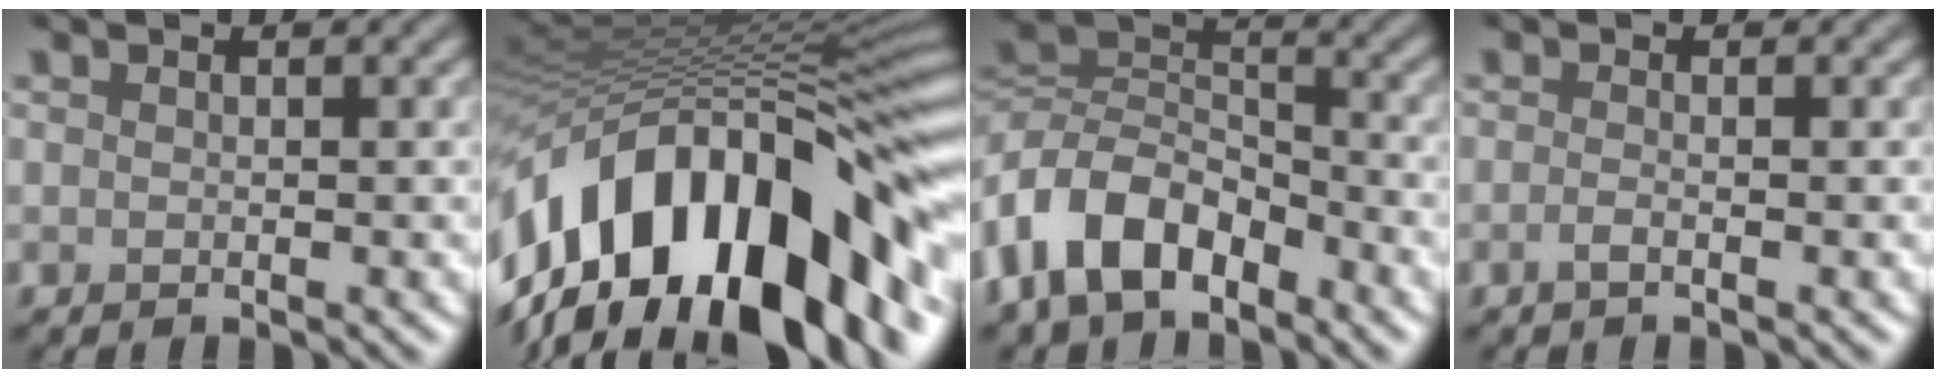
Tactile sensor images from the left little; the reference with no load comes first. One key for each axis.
{"total": 18.0, "fx": -6.5, "fy": 9.2, "fz": 14.0, "tx": -0.213, "ty": 0.010, "tz": -0.106}
{"total": 8.4, "fx": -4.6, "fy": 4.9, "fz": 5.1, "tx": -0.095, "ty": 0.008, "tz": -0.102}
{"total": 0.9, "fx": -0.4, "fy": 0.2, "fz": 0.7, "tx": -0.015, "ty": -0.001, "tz": -0.011}